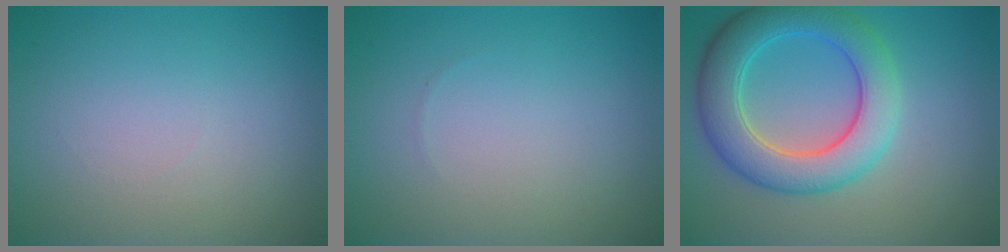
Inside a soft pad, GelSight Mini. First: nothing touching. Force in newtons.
{"total": 0.0}
{"total": 6.9, "press": 6.9, "slide": 0.5}